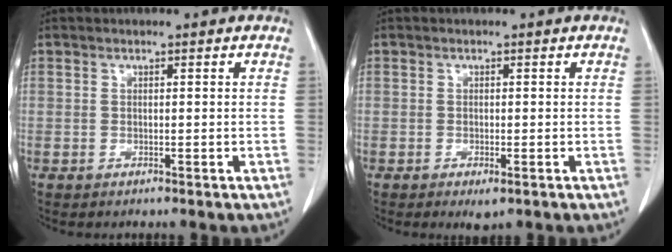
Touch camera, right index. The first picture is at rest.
{"total": 1.8, "force": [-0.9, 0.7, 1.5], "torque": [-0.022, -0.003, -0.006]}